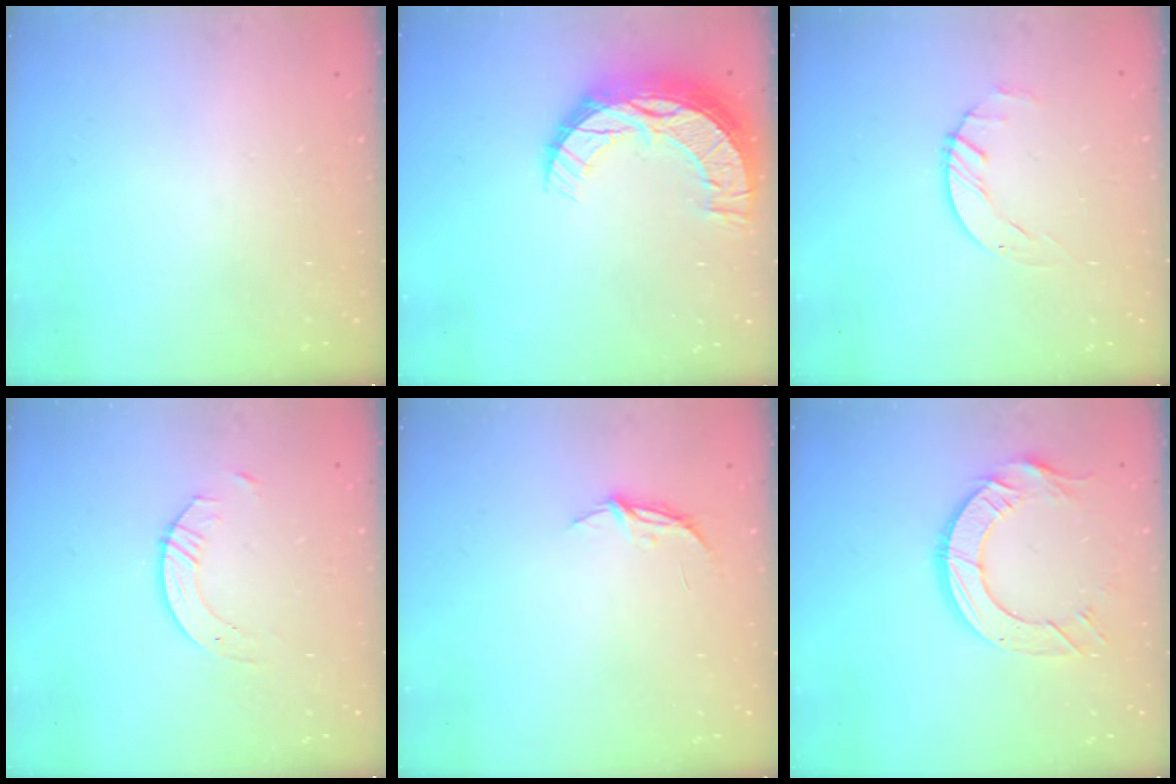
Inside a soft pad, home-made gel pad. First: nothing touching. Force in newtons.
{"total": 14.2, "press": 14.2, "slide": 1.1}
{"total": 1.8, "press": 1.8, "slide": 0.3}
{"total": 4.0, "press": 3.9, "slide": 0.4}
{"total": 4.9, "press": 4.9, "slide": 0.3}
{"total": 11.6, "press": 11.5, "slide": 1.1}